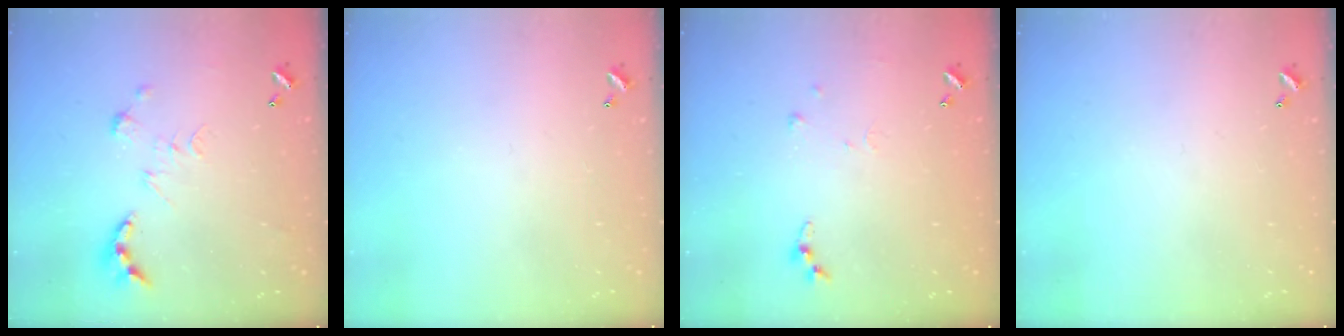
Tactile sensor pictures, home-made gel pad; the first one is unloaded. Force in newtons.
{"total": 0.0}
{"total": 5.1, "press": 5.0, "slide": 0.8}
{"total": 0.0}